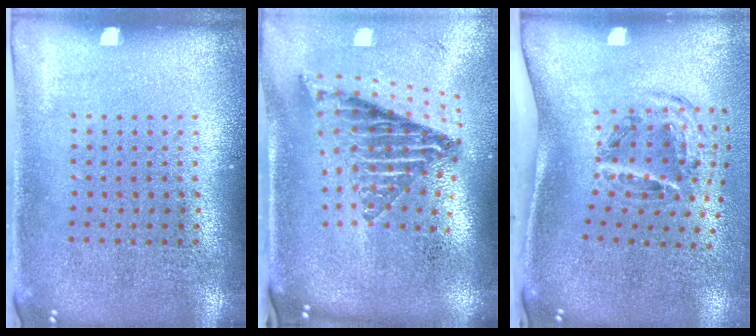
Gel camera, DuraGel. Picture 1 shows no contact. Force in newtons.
{"total": 2.6, "press": 1.6, "slide": 2.0}
{"total": 1.9, "press": 1.2, "slide": 1.4}